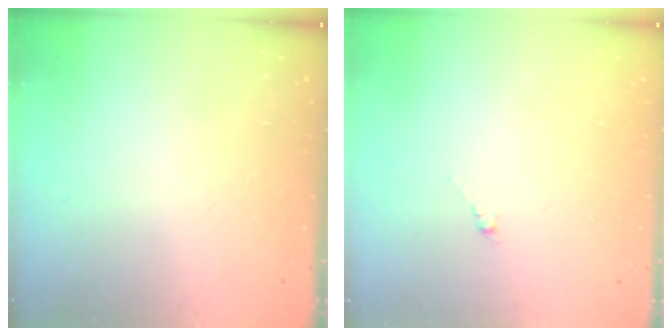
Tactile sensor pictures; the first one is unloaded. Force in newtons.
{"total": 0.8, "press": 0.7, "slide": 0.5}